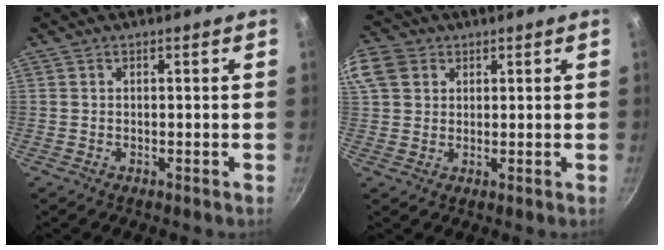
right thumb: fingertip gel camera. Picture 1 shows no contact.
{"total": 10.1, "force": [3.8, 8.0, 4.7], "torque": [-0.105, 0.013, 0.067]}